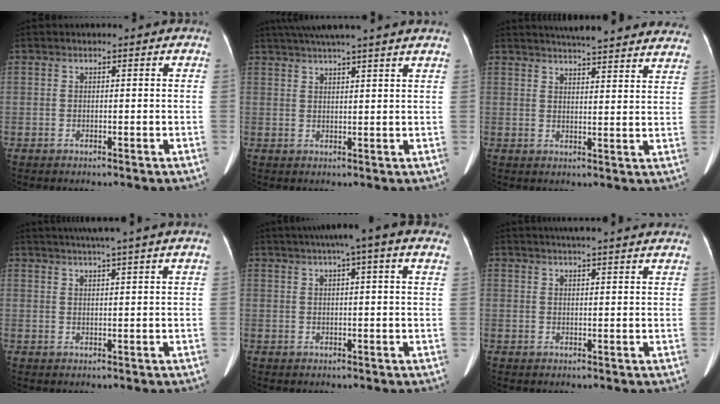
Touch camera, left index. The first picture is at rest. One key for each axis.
{"total": 11.9, "fx": 10.2, "fy": -0.9, "fz": 6.1, "tx": -0.104, "ty": 0.031, "tz": 0.134}
{"total": 22.4, "fx": 20.6, "fy": 2.9, "fz": 8.2, "tx": -0.114, "ty": -0.022, "tz": 0.242}
{"total": 8.5, "fx": 7.0, "fy": -1.6, "fz": 4.5, "tx": -0.062, "ty": 0.021, "tz": 0.088}
{"total": 9.9, "fx": 6.9, "fy": 0.4, "fz": 7.1, "tx": -0.106, "ty": 0.037, "tz": 0.081}
{"total": 14.4, "fx": 13.0, "fy": 0.6, "fz": 6.3, "tx": -0.093, "ty": 0.025, "tz": 0.156}